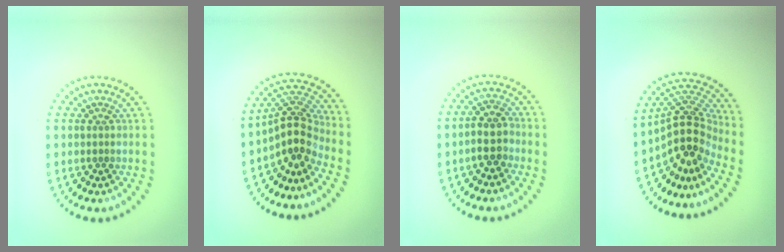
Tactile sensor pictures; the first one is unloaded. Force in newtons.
{"total": 4.2, "press": 3.0, "slide": 2.9}
{"total": 2.9, "press": 2.6, "slide": 1.2}
{"total": 5.0, "press": 3.6, "slide": 3.4}